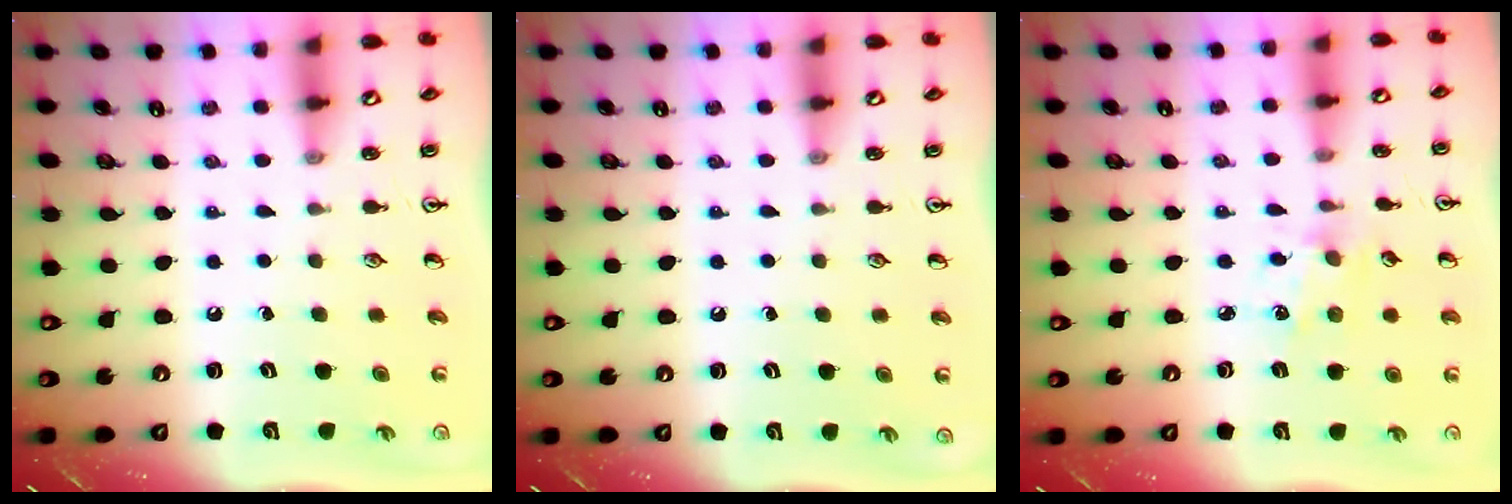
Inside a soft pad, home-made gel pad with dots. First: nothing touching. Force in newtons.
{"total": 0.0}
{"total": 2.5, "press": 2.5, "slide": 0.4}